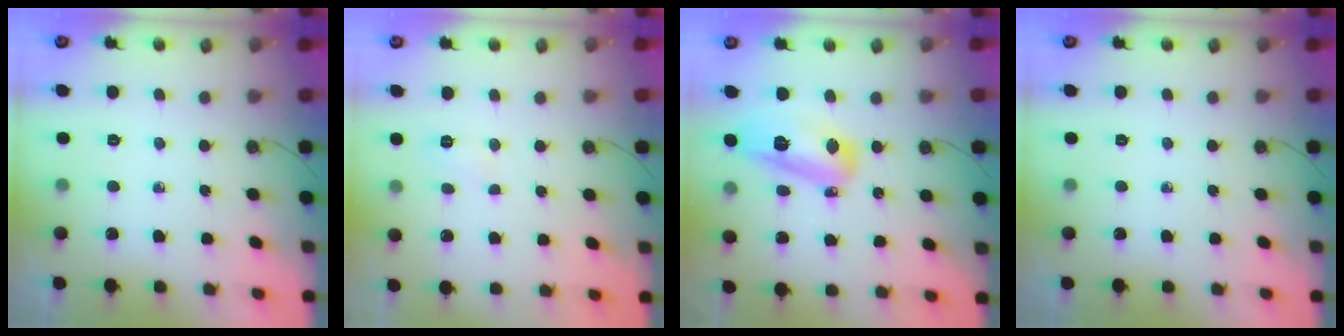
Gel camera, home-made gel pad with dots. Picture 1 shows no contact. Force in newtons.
{"total": 3.4, "press": 3.2, "slide": 1.0}
{"total": 13.2, "press": 13.1, "slide": 1.6}
{"total": 0.0}